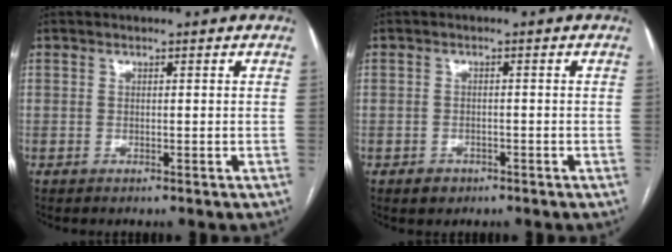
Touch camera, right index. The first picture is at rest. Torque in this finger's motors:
{"motor_torque": [0.30, -0.10, 0.01, 0.00]}